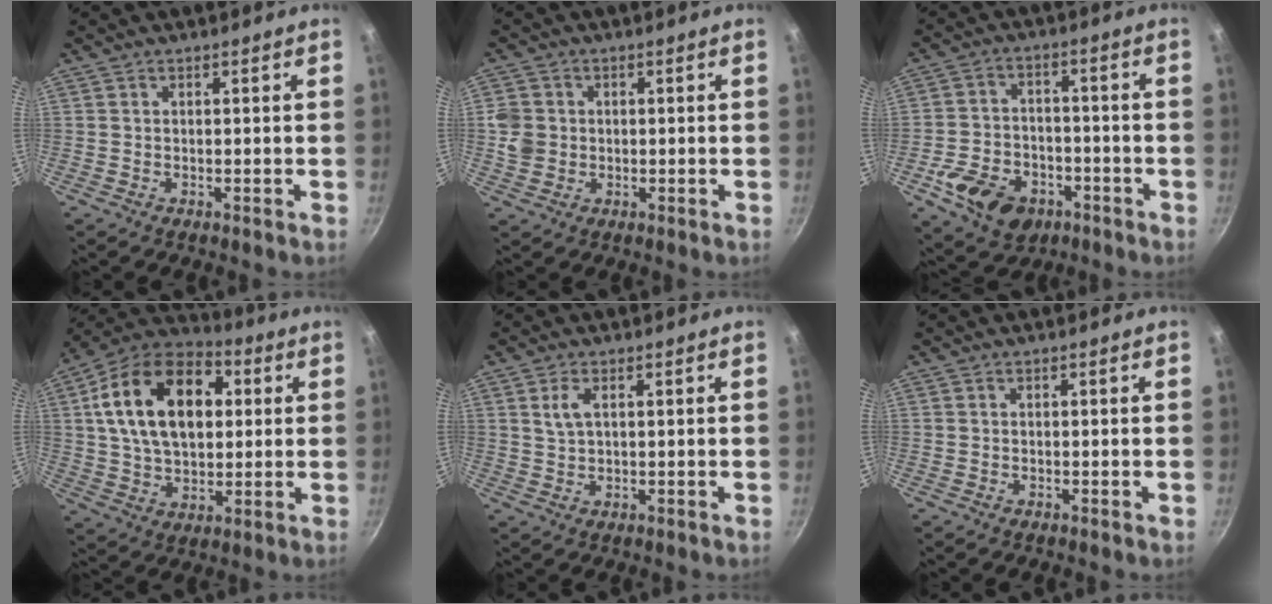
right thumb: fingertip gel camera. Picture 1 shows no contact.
{"total": 5.2, "force": [0.0, 4.7, 2.1], "torque": [-0.023, 0.003, -0.002]}
{"total": 12.8, "force": [-5.8, 9.1, 6.9], "torque": [-0.107, 0.037, -0.089]}
{"total": 21.7, "force": [4.7, 13.9, 16.0], "torque": [-0.248, 0.018, 0.067]}
{"total": 3.0, "force": [1.0, 1.3, 2.5], "torque": [-0.048, -0.002, 0.023]}
{"total": 0.0}